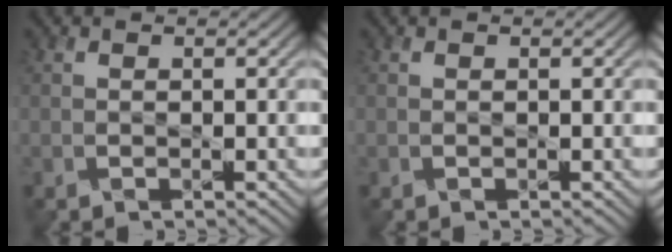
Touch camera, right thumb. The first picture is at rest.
{"total": 0.0}